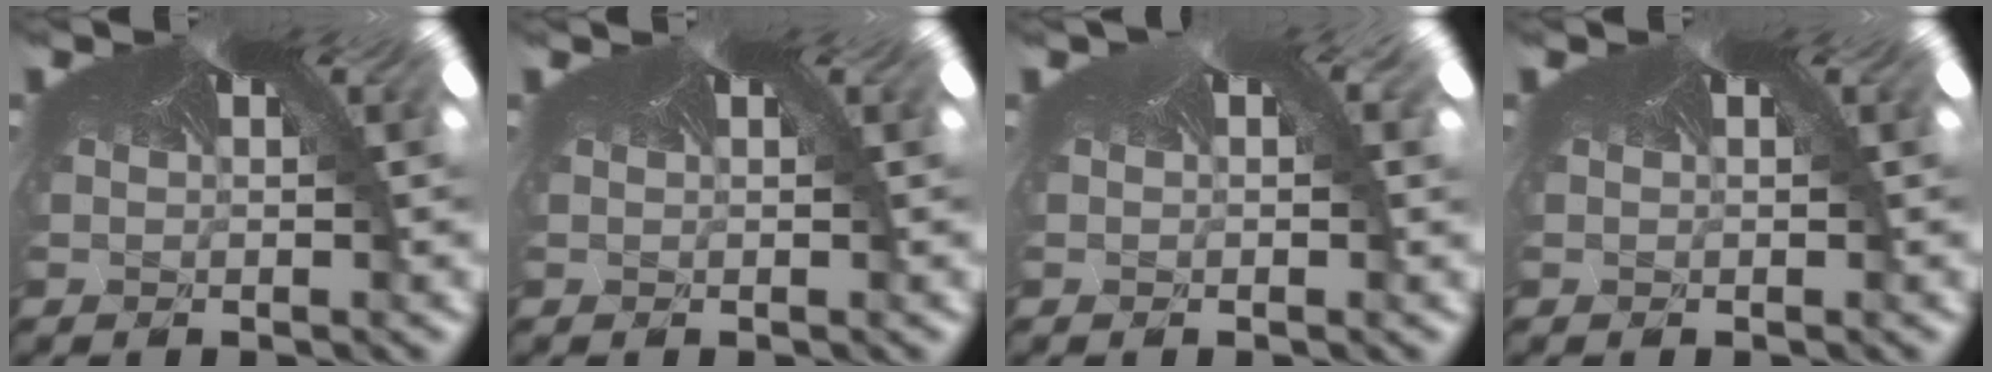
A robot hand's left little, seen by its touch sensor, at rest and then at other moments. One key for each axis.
{"total": 0.5, "fx": 0.0, "fy": -0.2, "fz": -0.5, "tx": 0.007, "ty": -0.001, "tz": -0.003}
{"total": 0.6, "fx": -0.1, "fy": 0.5, "fz": 0.2, "tx": -0.010, "ty": 0.006, "tz": 0.000}
{"total": 0.0}